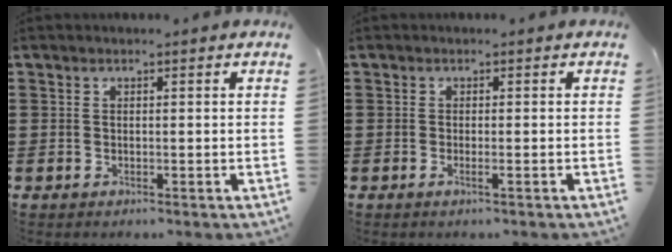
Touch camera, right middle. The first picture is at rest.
{"total": 0.9, "force": [-0.5, 0.0, 0.8], "torque": [-0.015, -0.004, -0.008]}